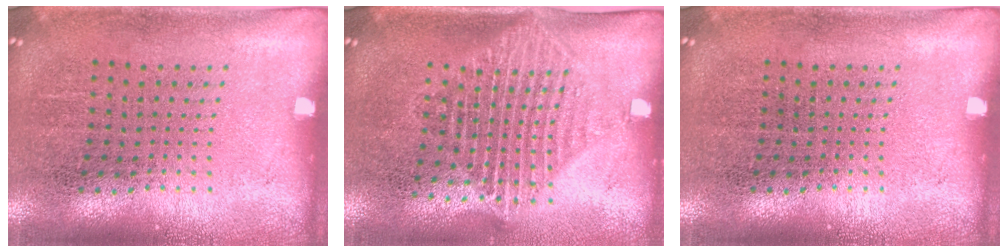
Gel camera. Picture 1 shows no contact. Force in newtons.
{"total": 1.5, "press": 1.3, "slide": 0.8}
{"total": 0.0}